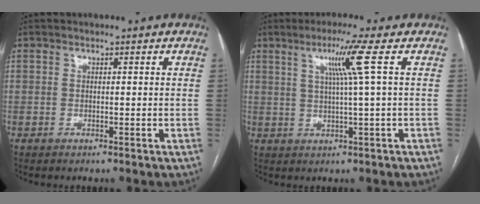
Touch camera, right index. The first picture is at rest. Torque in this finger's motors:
{"motor_torque": [0.71, 0.35, 0.14, 0.09]}